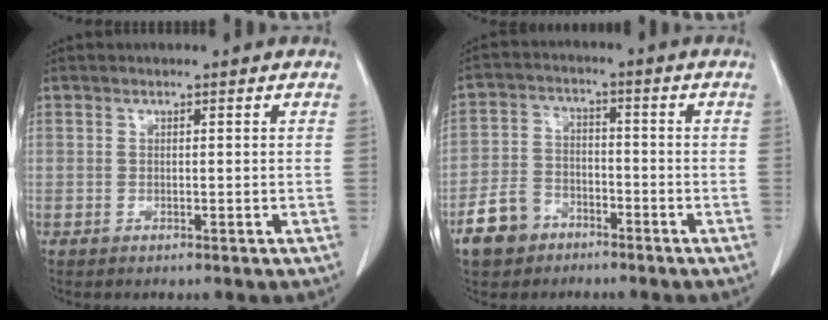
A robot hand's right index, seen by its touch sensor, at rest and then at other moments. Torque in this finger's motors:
{"motor_torque": [-0.05, -0.11, -0.32, -0.21]}